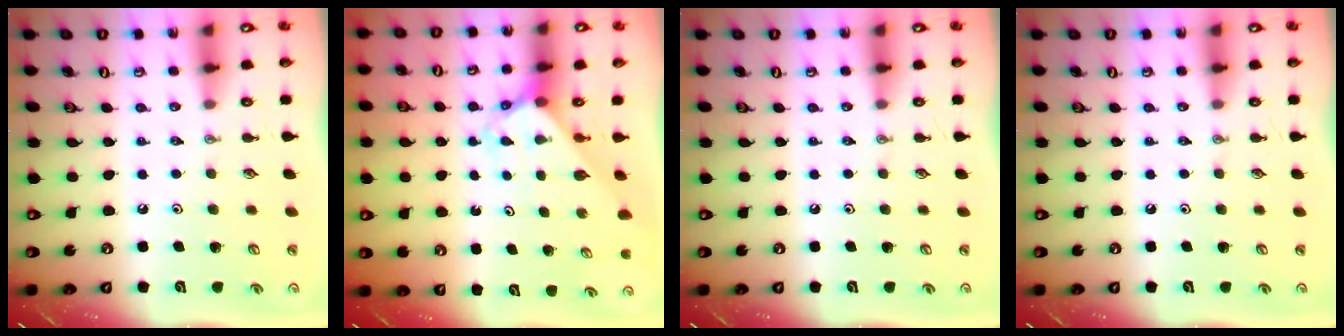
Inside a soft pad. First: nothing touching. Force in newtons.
{"total": 2.7, "press": 2.7, "slide": 0.2}
{"total": 0.0}
{"total": 0.0}